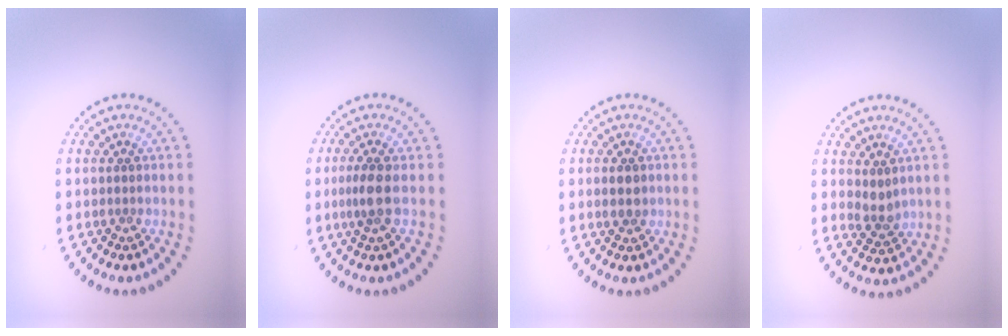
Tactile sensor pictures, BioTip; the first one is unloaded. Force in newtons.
{"total": 2.0, "press": 1.7, "slide": 1.2}
{"total": 1.5, "press": 1.5, "slide": 0.1}
{"total": 1.7, "press": 1.4, "slide": 0.9}